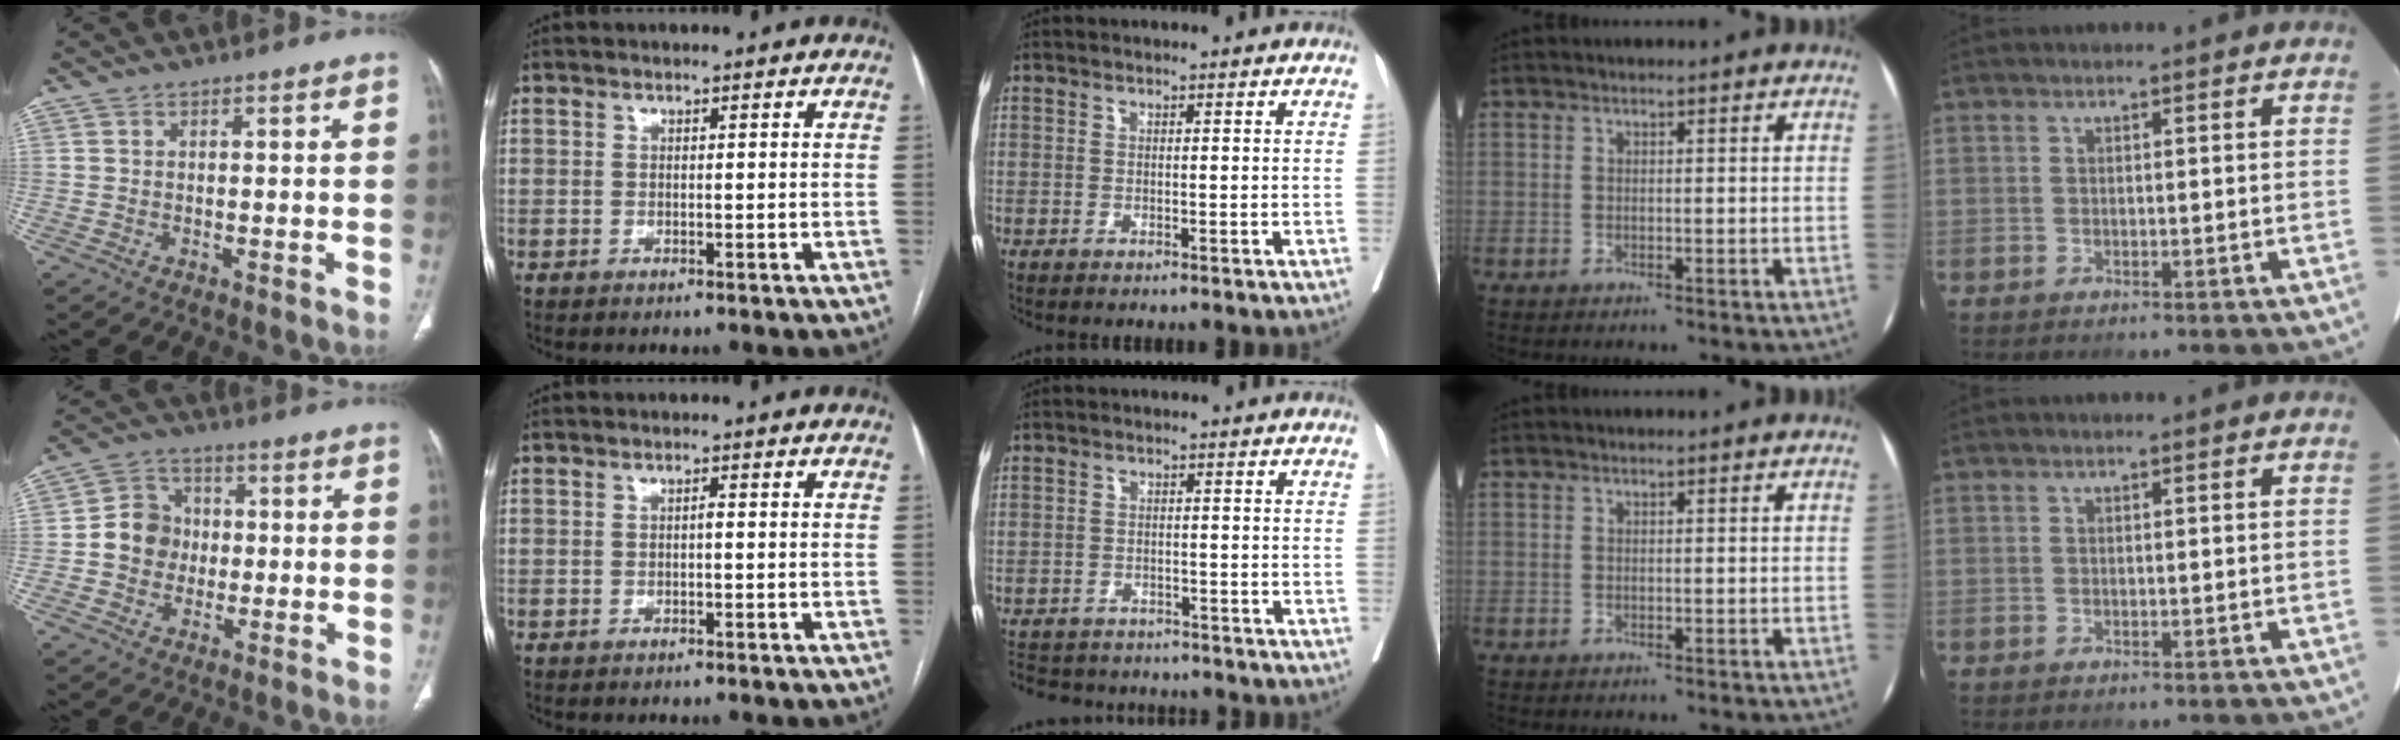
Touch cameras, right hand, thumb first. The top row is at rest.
{"thumb": {"total": 8.2, "force": [-0.6, 7.4, 3.4], "torque": [-0.029, 0.021, -0.020]}, "index": {"total": 0.5, "force": [-0.1, 0.1, 0.5], "torque": [-0.008, 0.002, -0.001]}, "middle": {"total": 8.2, "force": [-7.6, 2.9, 1.4], "torque": [-0.021, 0.010, -0.102]}}